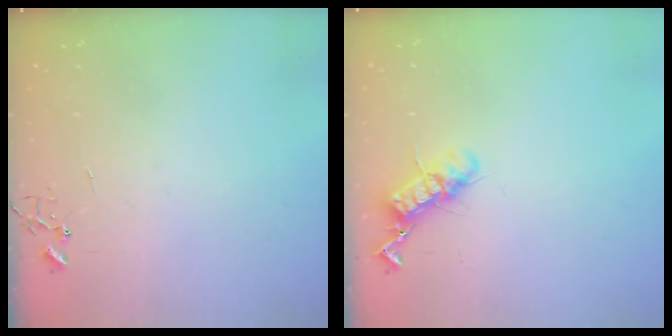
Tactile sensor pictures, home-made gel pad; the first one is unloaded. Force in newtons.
{"total": 12.3, "press": 12.3, "slide": 0.6}